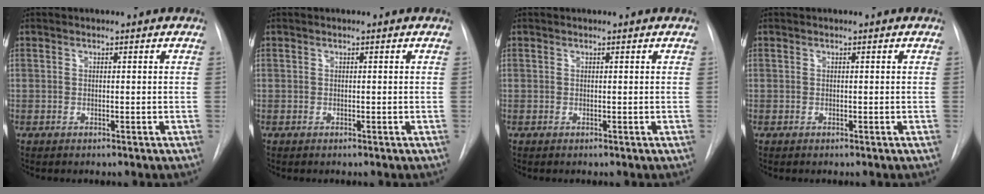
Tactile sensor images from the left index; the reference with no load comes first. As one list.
[{"total": 0.0}, {"total": 0.6, "force": [-0.6, -0.1, -0.2], "torque": [-0.001, -0.005, -0.012]}, {"total": 0.0}]